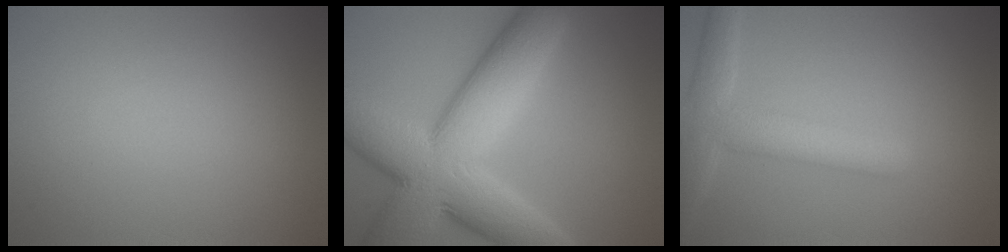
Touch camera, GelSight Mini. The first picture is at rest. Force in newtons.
{"total": 12.4, "press": 12.4, "slide": 0.3}
{"total": 4.7, "press": 4.7, "slide": 0.3}